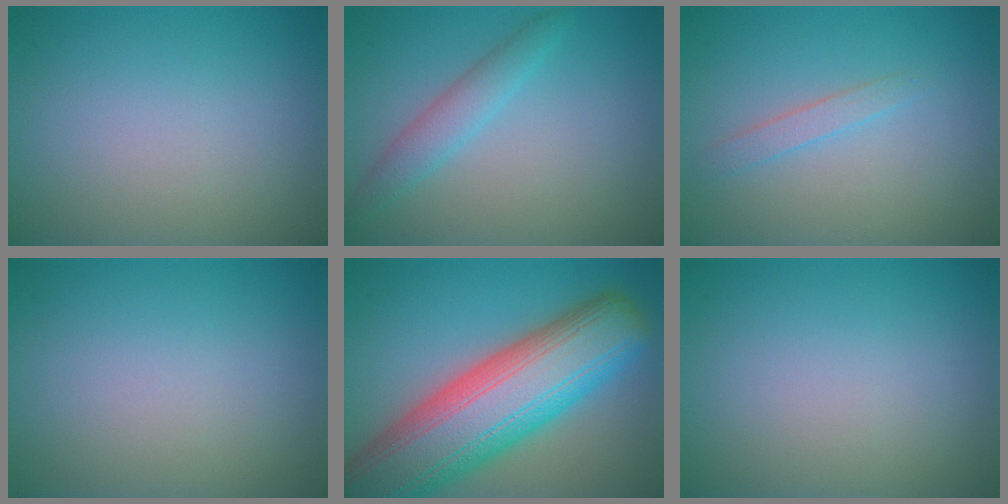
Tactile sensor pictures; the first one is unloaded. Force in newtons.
{"total": 2.6, "press": 2.6, "slide": 0.1}
{"total": 1.3, "press": 1.3, "slide": 0.0}
{"total": 0.0}
{"total": 14.7, "press": 14.7, "slide": 0.8}
{"total": 0.0}